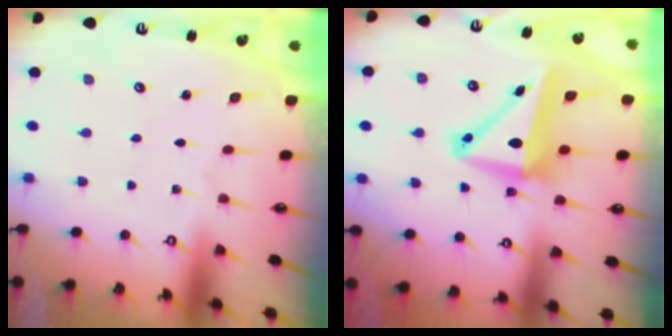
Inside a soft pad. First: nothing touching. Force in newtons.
{"total": 10.8, "press": 10.6, "slide": 2.0}